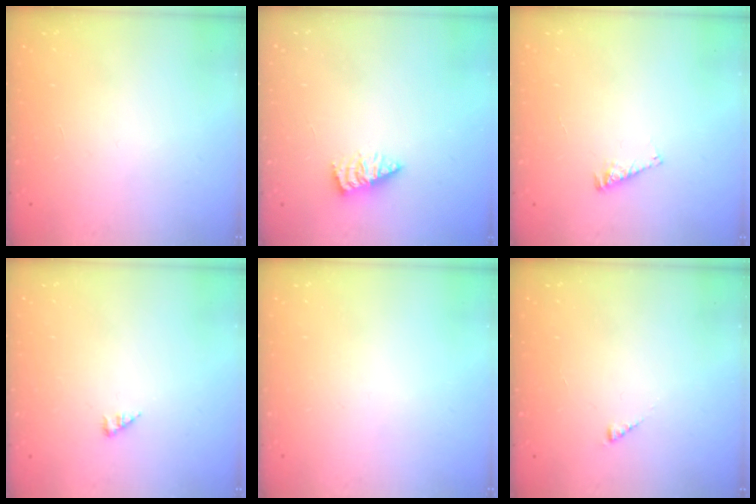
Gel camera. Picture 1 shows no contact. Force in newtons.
{"total": 2.8, "press": 2.7, "slide": 0.3}
{"total": 2.6, "press": 2.6, "slide": 0.3}
{"total": 1.0, "press": 0.9, "slide": 0.2}
{"total": 0.0}
{"total": 2.2, "press": 2.2, "slide": 0.4}